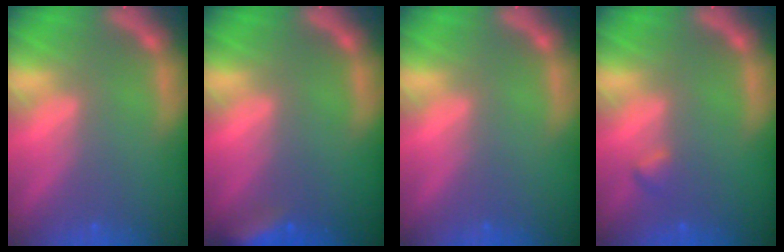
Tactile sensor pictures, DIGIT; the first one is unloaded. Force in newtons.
{"total": 4.0}
{"total": 0.0}
{"total": 0.9}